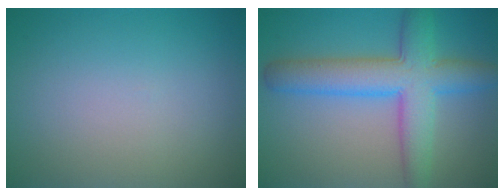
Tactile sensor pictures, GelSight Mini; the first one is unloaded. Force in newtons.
{"total": 7.3, "press": 7.3, "slide": 0.3}